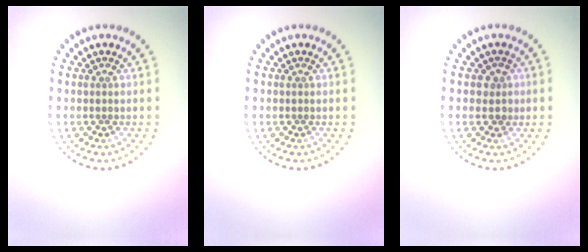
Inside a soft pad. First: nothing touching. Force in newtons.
{"total": 0.0}
{"total": 1.3, "press": 1.2, "slide": 0.6}